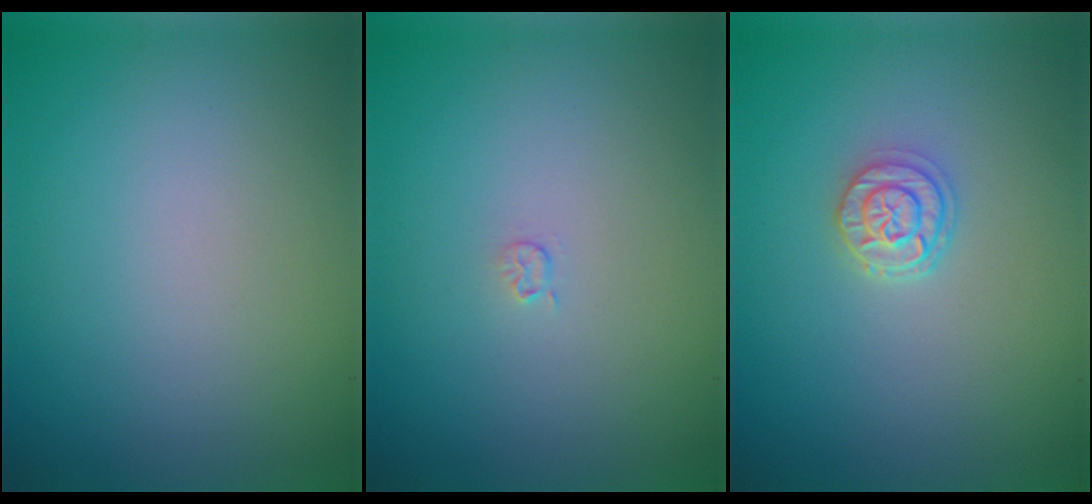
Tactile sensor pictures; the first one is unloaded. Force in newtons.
{"total": 0.6, "press": 0.3, "slide": 0.6}
{"total": 2.3, "press": 2.0, "slide": 1.1}